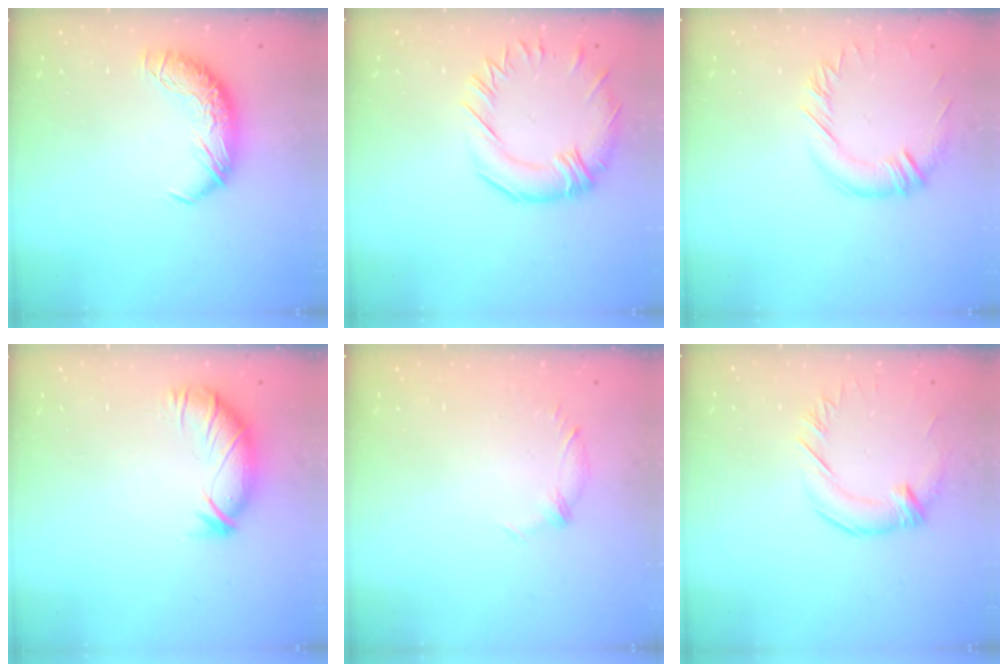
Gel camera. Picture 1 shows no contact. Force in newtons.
{"total": 3.6, "press": 3.2, "slide": 1.6}
{"total": 1.3, "press": 1.1, "slide": 0.7}
{"total": 2.9, "press": 2.3, "slide": 1.7}
{"total": 5.4, "press": 5.2, "slide": 1.3}
{"total": 1.4, "press": 1.2, "slide": 0.7}